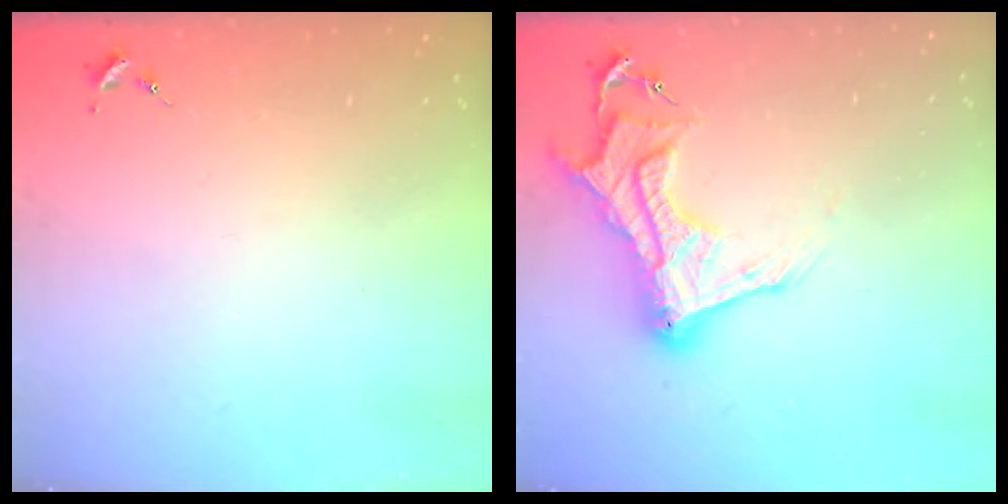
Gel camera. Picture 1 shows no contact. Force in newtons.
{"total": 15.2, "press": 15.1, "slide": 1.2}